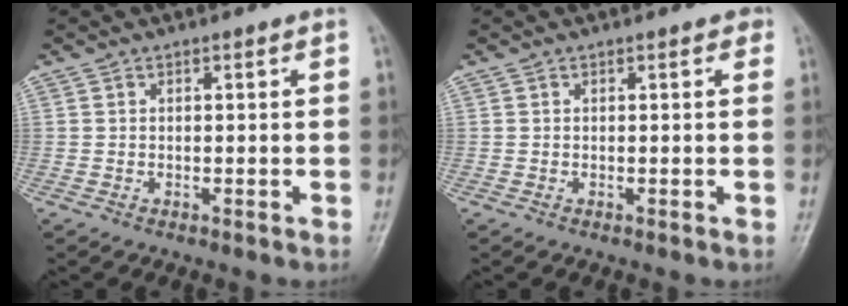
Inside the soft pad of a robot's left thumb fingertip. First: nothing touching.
{"total": 0.6, "force": [0.2, 0.4, 0.4], "torque": [0.004, 0.002, -0.004]}